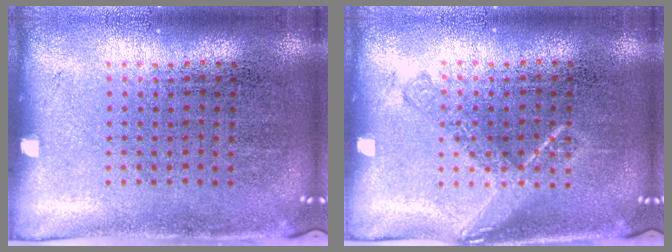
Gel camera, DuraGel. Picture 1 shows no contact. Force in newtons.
{"total": 2.1, "press": 2.0, "slide": 0.2}